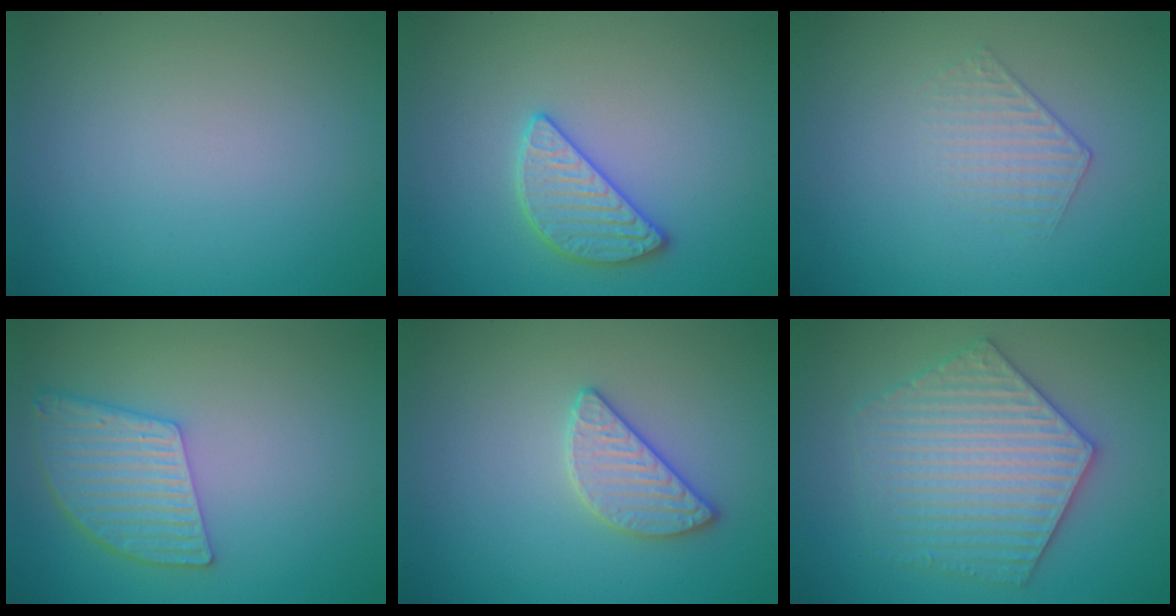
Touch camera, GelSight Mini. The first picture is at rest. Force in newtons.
{"total": 2.8, "press": 2.8, "slide": 0.1}
{"total": 1.3, "press": 0.6, "slide": 1.2}
{"total": 5.1, "press": 4.0, "slide": 3.1}
{"total": 2.6, "press": 2.6, "slide": 0.4}
{"total": 6.1, "press": 6.1, "slide": 0.9}